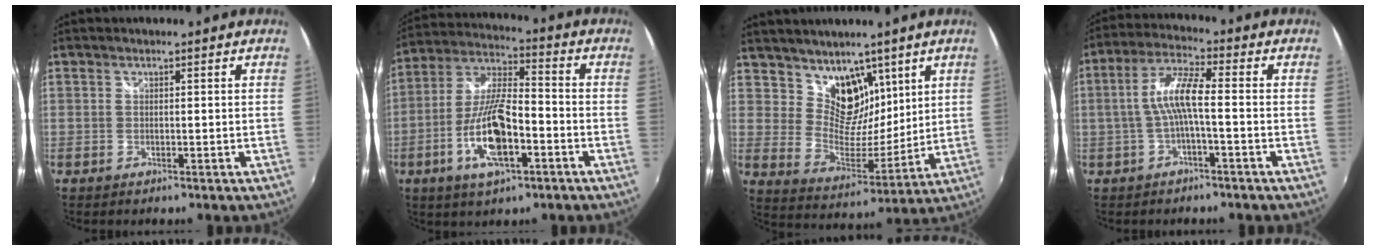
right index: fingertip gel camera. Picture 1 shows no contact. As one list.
[{"total": 13.9, "force": [-5.4, 4.4, 12.0], "torque": [-0.253, -0.006, -0.101]}, {"total": 11.4, "force": [7.5, 7.3, 4.4], "torque": [-0.066, -0.014, 0.143]}, {"total": 7.1, "force": [-1.2, 0.9, 7.0], "torque": [-0.152, 0.012, -0.022]}]